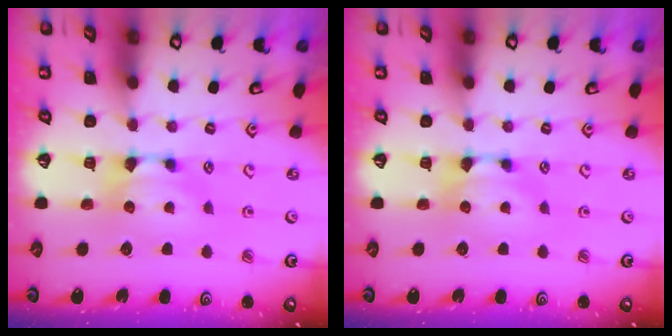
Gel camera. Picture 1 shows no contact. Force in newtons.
{"total": 0.0}